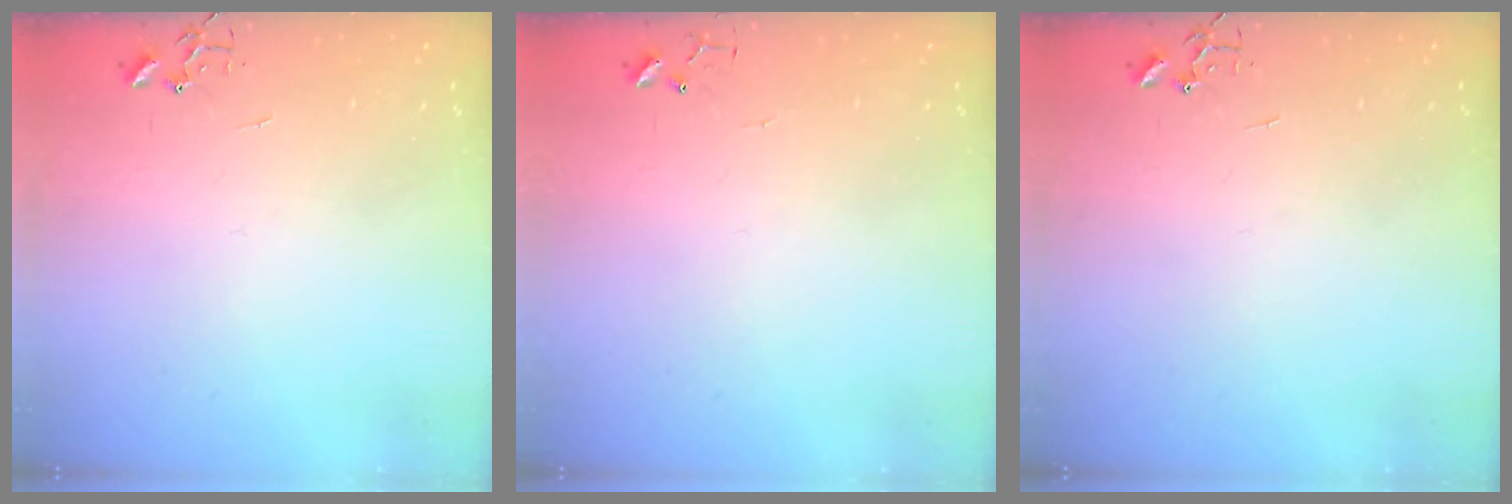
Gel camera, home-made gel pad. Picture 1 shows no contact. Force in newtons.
{"total": 3.8, "press": 3.8, "slide": 0.3}
{"total": 0.0}